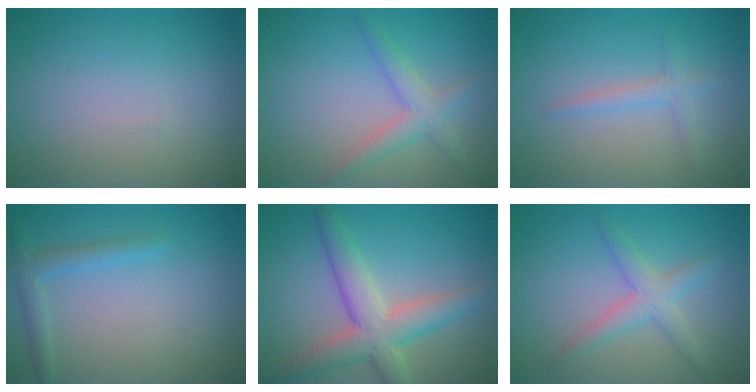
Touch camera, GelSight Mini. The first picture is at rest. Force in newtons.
{"total": 2.7, "press": 2.7, "slide": 0.1}
{"total": 1.6, "press": 1.6, "slide": 0.1}
{"total": 1.9, "press": 1.9, "slide": 0.1}
{"total": 5.7, "press": 5.7, "slide": 0.2}
{"total": 2.8, "press": 2.8, "slide": 0.2}